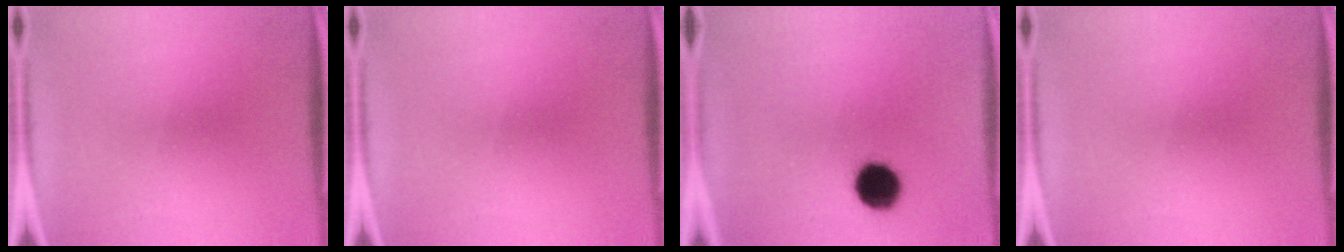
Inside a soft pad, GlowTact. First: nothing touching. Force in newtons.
{"total": 0.0}
{"total": 10.3}
{"total": 0.0}